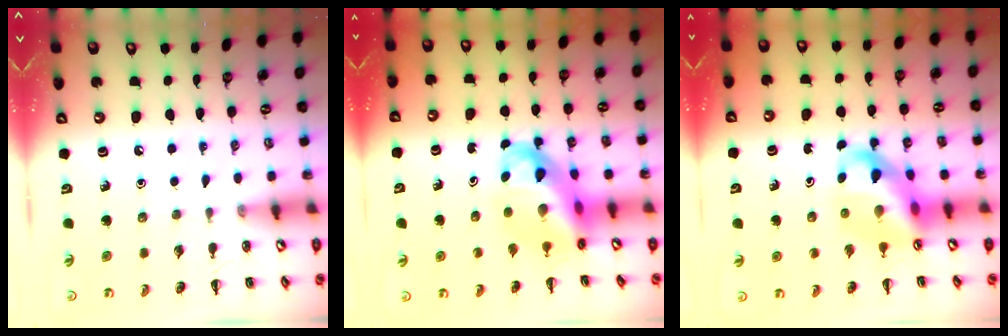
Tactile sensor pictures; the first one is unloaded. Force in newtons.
{"total": 10.1, "press": 9.8, "slide": 2.5}
{"total": 9.7, "press": 9.3, "slide": 2.5}